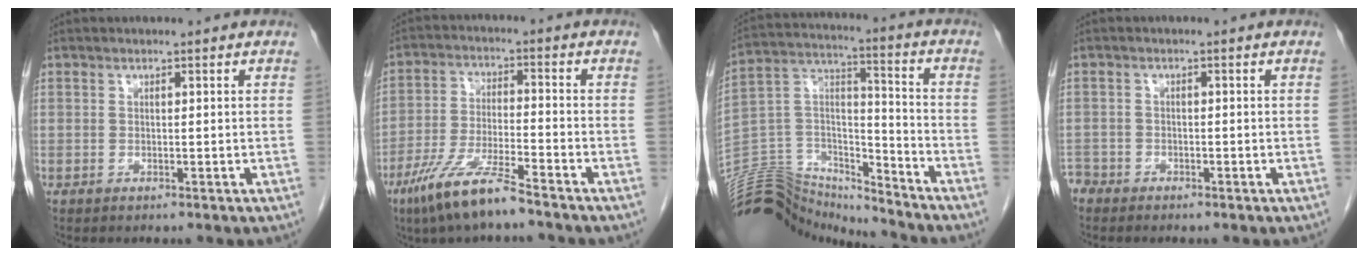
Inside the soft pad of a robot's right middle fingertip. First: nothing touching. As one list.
[{"total": 9.7, "force": [-6.9, 0.7, 6.8], "torque": [-0.142, -0.022, -0.133]}, {"total": 16.8, "force": [-16.5, 2.7, 1.6], "torque": [-0.033, 0.057, -0.294]}, {"total": 2.5, "force": [-2.2, 1.1, 0.0], "torque": [-0.004, 0.002, -0.043]}]